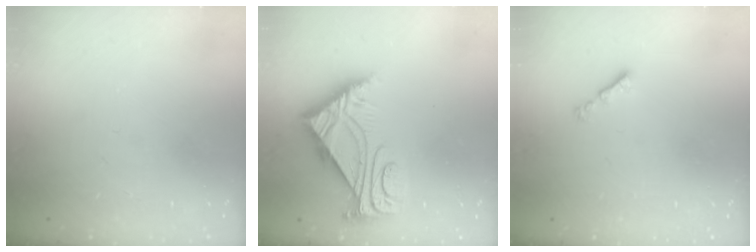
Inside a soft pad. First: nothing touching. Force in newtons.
{"total": 7.3, "press": 7.2, "slide": 1.2}
{"total": 1.3, "press": 1.2, "slide": 0.5}